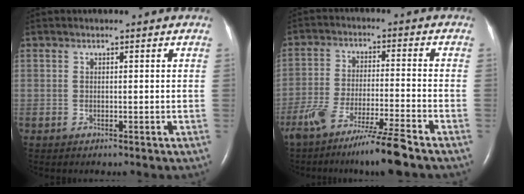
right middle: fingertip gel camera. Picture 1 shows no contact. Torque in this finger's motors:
{"motor_torque": [1.22, -0.91, 0.22, 0.10]}